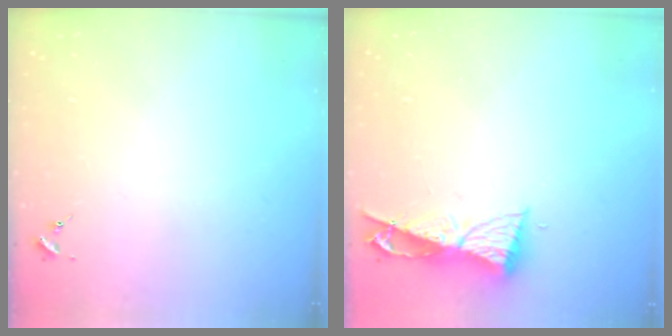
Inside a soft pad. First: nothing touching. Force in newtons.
{"total": 8.7, "press": 8.6, "slide": 1.0}